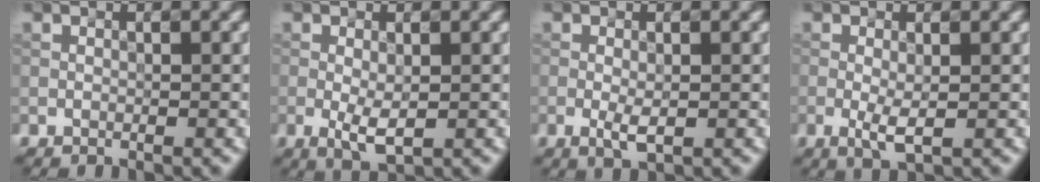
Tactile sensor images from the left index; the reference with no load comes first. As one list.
[{"total": 2.7, "force": [-0.4, 0.9, 2.5], "torque": [-0.050, -0.009, -0.004]}, {"total": 1.9, "force": [-0.4, 0.6, 1.8], "torque": [-0.035, -0.005, -0.007]}, {"total": 2.2, "force": [-0.3, 0.5, 2.1], "torque": [-0.044, -0.006, -0.005]}]